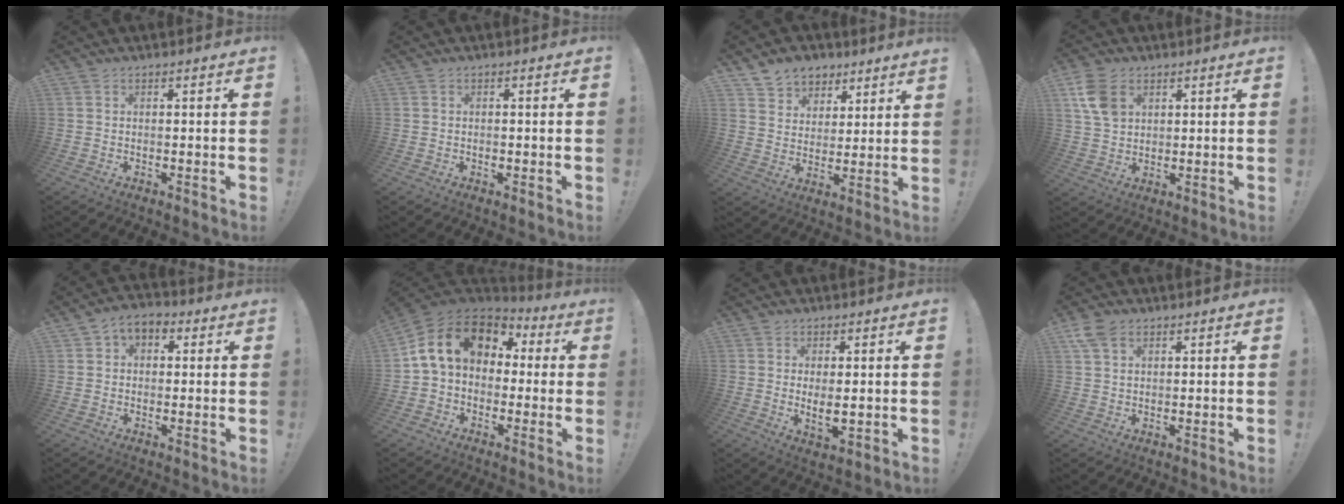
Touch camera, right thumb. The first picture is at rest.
{"total": 0.5, "force": [-0.1, 0.4, 0.3], "torque": [-0.005, 0.002, -0.002]}
{"total": 8.0, "force": [6.3, 4.9, 0.8], "torque": [-0.013, -0.052, 0.123]}
{"total": 9.1, "force": [3.7, 6.5, 5.2], "torque": [-0.096, -0.003, 0.072]}
{"total": 5.0, "force": [1.1, 4.1, 2.6], "torque": [-0.040, 0.005, 0.021]}
{"total": 14.8, "force": [3.6, 10.2, 10.1], "torque": [-0.179, 0.004, 0.064]}
{"total": 3.0, "force": [1.0, 0.9, 2.7], "torque": [-0.032, -0.010, 0.016]}
{"total": 5.5, "force": [2.9, 3.1, 3.4], "torque": [-0.063, -0.004, 0.057]}